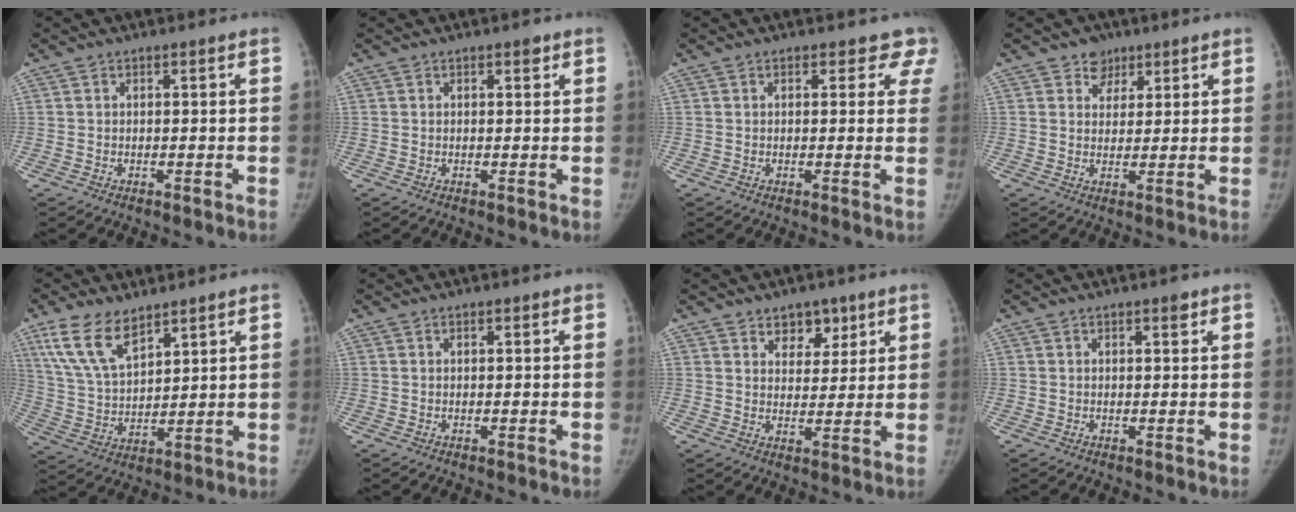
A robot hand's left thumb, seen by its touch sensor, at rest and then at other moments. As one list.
[{"total": 1.1, "force": [0.7, 0.5, 0.7], "torque": [-0.003, -0.001, 0.007]}, {"total": 4.1, "force": [3.3, 2.2, 0.9], "torque": [0.032, -0.011, 0.017]}, {"total": 3.8, "force": [2.3, 3.0, 0.4], "torque": [0.022, -0.011, 0.032]}, {"total": 11.4, "force": [7.4, 5.2, 6.9], "torque": [-0.119, -0.029, 0.157]}, {"total": 0.0}, {"total": 5.7, "force": [3.6, 3.8, 2.1], "torque": [0.008, -0.022, 0.057]}, {"total": 1.1, "force": [0.7, 0.4, 0.7], "torque": [-0.005, -0.002, 0.009]}]